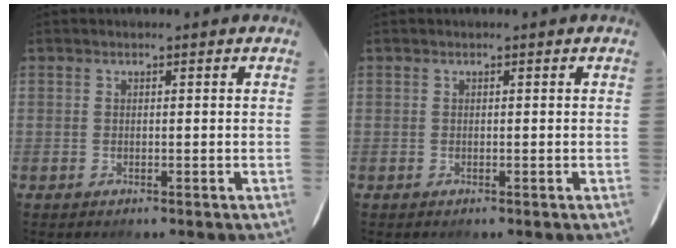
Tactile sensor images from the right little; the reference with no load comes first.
{"total": 0.0}